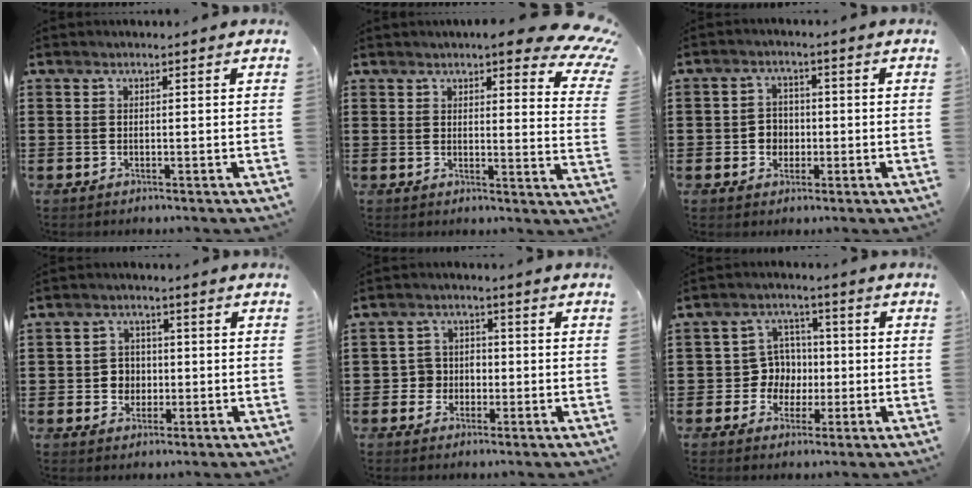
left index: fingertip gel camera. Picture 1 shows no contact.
{"total": 6.8, "force": [5.4, 1.3, 3.9], "torque": [-0.064, -0.019, 0.091]}
{"total": 3.1, "force": [-0.8, 2.8, 1.1], "torque": [-0.030, 0.006, -0.021]}
{"total": 3.3, "force": [-0.6, 3.1, 1.2], "torque": [-0.034, 0.006, -0.017]}
{"total": 3.7, "force": [-1.2, 3.3, 1.0], "torque": [-0.032, 0.007, -0.027]}
{"total": 6.0, "force": [-0.5, 5.7, 1.9], "torque": [-0.057, 0.017, -0.008]}